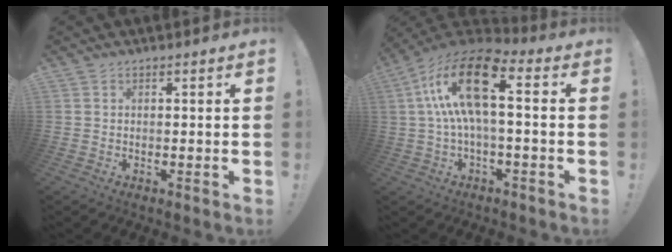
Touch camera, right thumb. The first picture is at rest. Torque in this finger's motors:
{"motor_torque": [-0.12, 1.93, 2.31, -0.39, 0.67]}